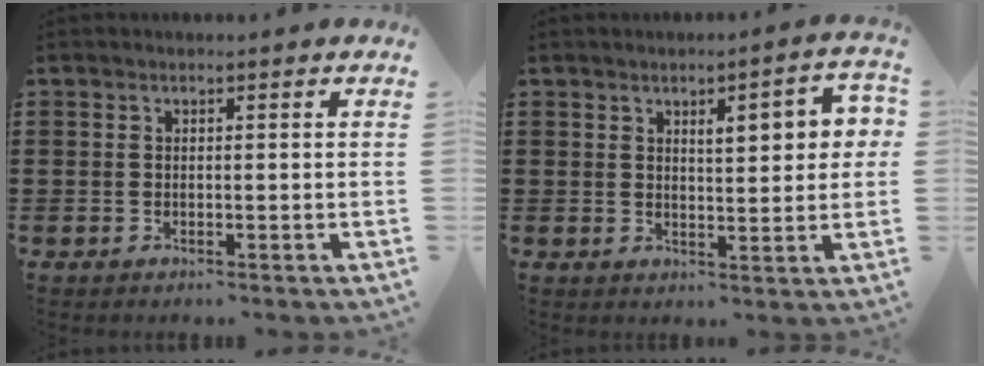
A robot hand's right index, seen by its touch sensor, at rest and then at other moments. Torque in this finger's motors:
{"motor_torque": [1.00, 0.00, 0.30, 0.04]}